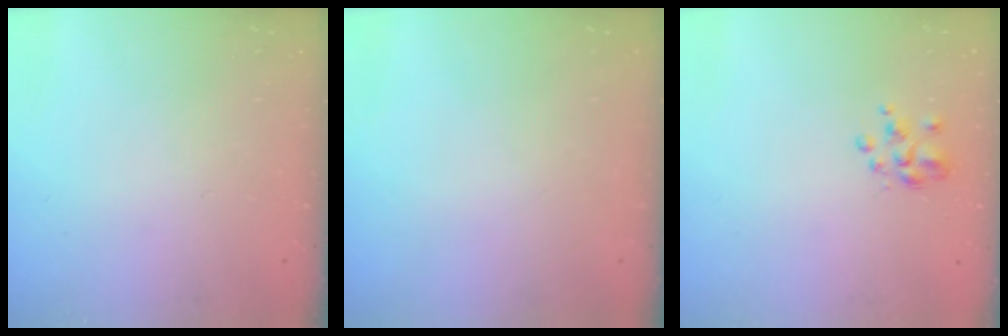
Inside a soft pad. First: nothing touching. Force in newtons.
{"total": 0.0}
{"total": 2.6, "press": 2.5, "slide": 0.8}